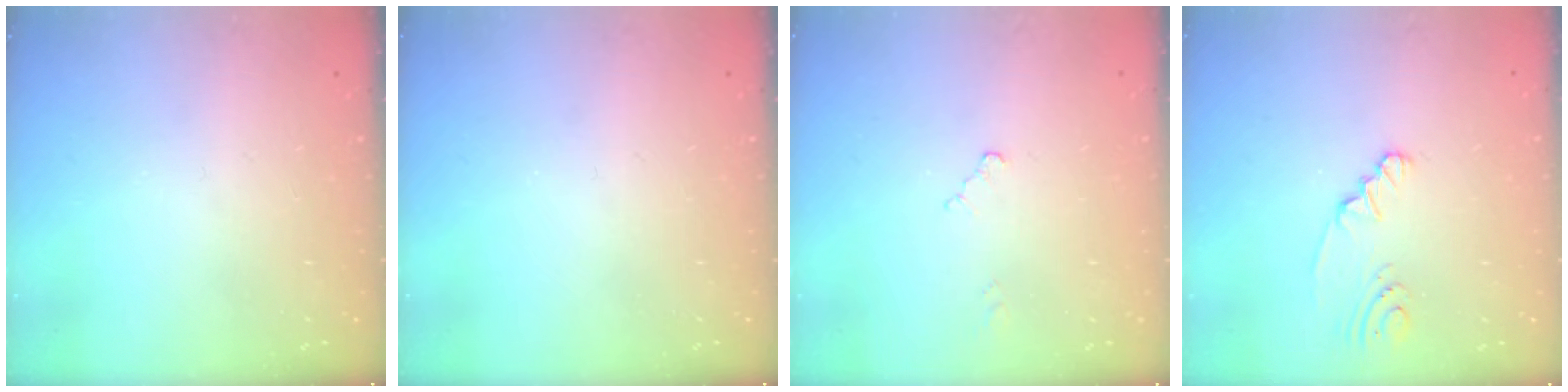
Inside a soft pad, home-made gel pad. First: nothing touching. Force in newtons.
{"total": 0.0}
{"total": 2.6, "press": 2.6, "slide": 0.3}
{"total": 2.5, "press": 2.3, "slide": 0.8}